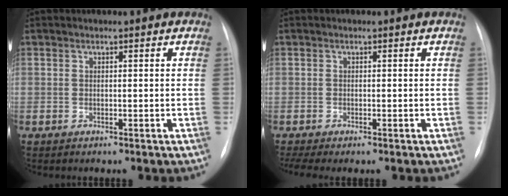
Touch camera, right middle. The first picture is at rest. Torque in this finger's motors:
{"motor_torque": [0.41, -0.30, 0.03, 0.00]}